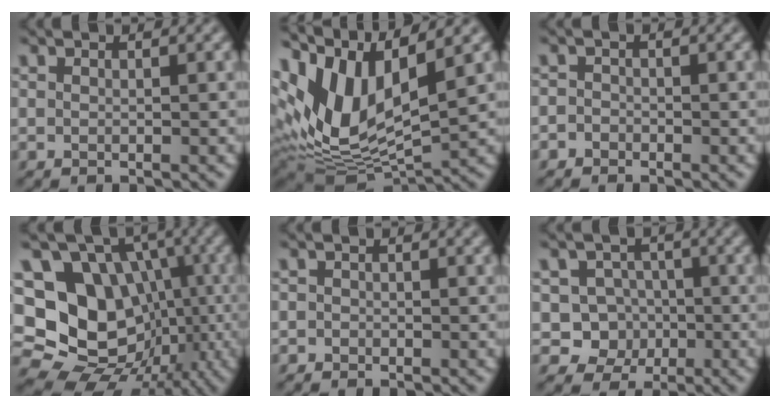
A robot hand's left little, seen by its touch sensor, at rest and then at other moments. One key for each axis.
{"total": 11.6, "fx": 4.4, "fy": 5.6, "fz": 9.2, "tx": -0.208, "ty": 0.009, "tz": 0.083}
{"total": 1.3, "fx": -0.6, "fy": 1.1, "fz": 0.2, "tx": 0.014, "ty": 0.003, "tz": -0.022}
{"total": 17.9, "fx": -0.5, "fy": 15.3, "fz": 9.3, "tx": -0.188, "ty": 0.020, "tz": -0.011}
{"total": 0.7, "fx": -0.3, "fy": 0.6, "fz": 0.0, "tx": 0.006, "ty": -0.005, "tz": -0.010}
{"total": 5.0, "fx": -1.0, "fy": 4.7, "fz": 1.4, "tx": -0.003, "ty": 0.015, "tz": -0.041}